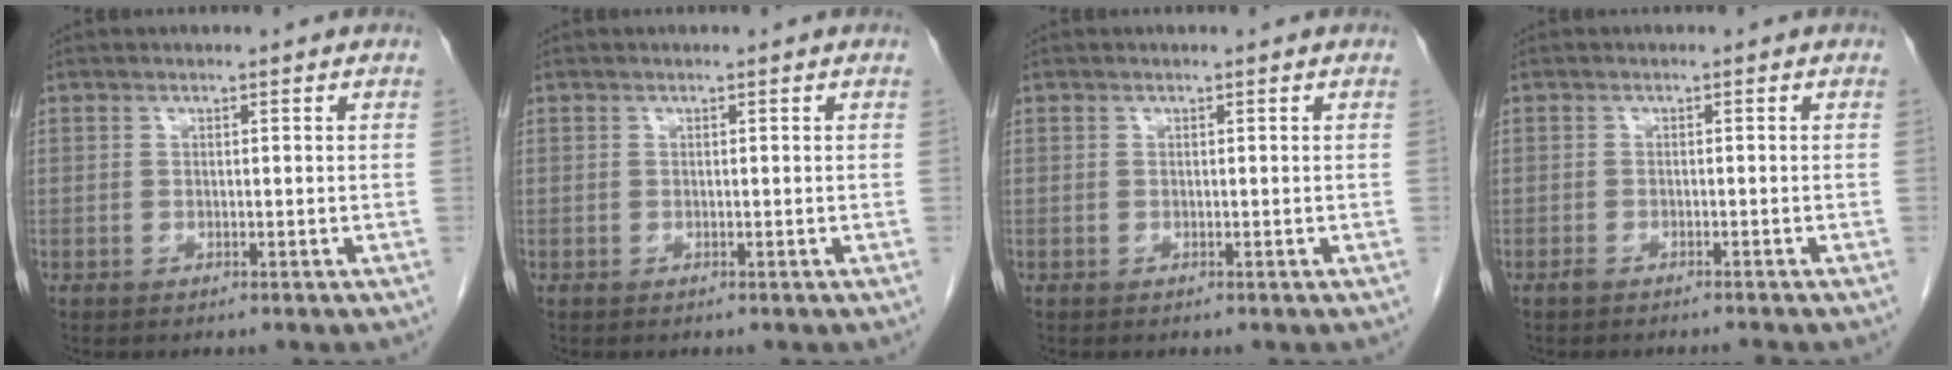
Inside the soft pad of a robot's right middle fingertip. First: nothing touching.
{"total": 0.0}
{"total": 0.0}
{"total": 1.9, "force": [-1.7, -0.1, 0.7], "torque": [-0.013, -0.004, -0.025]}